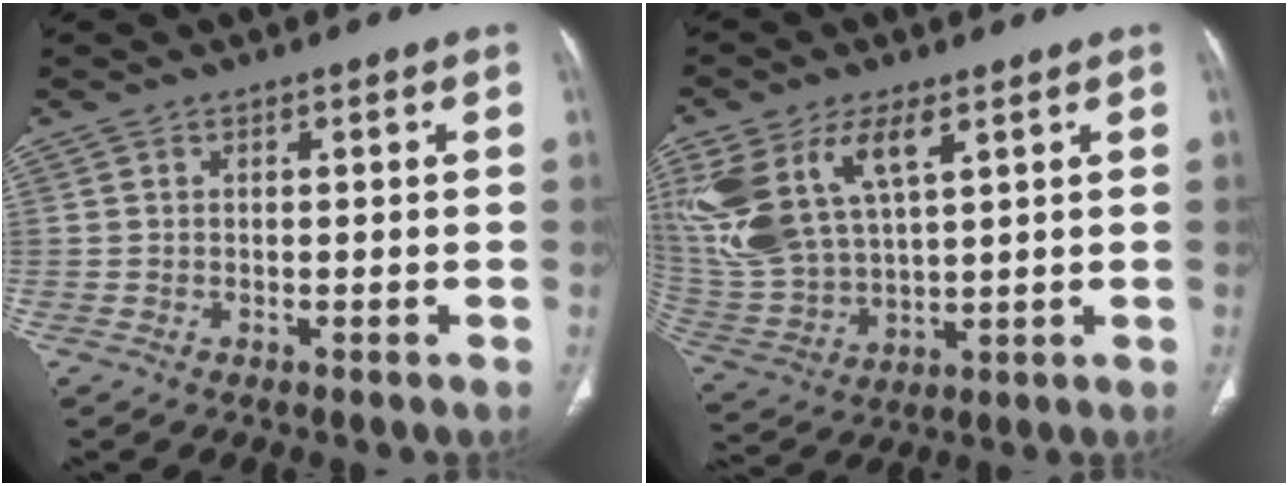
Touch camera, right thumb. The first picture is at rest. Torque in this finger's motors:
{"motor_torque": [1.37, 3.11, 1.78, 0.99, 0.23]}